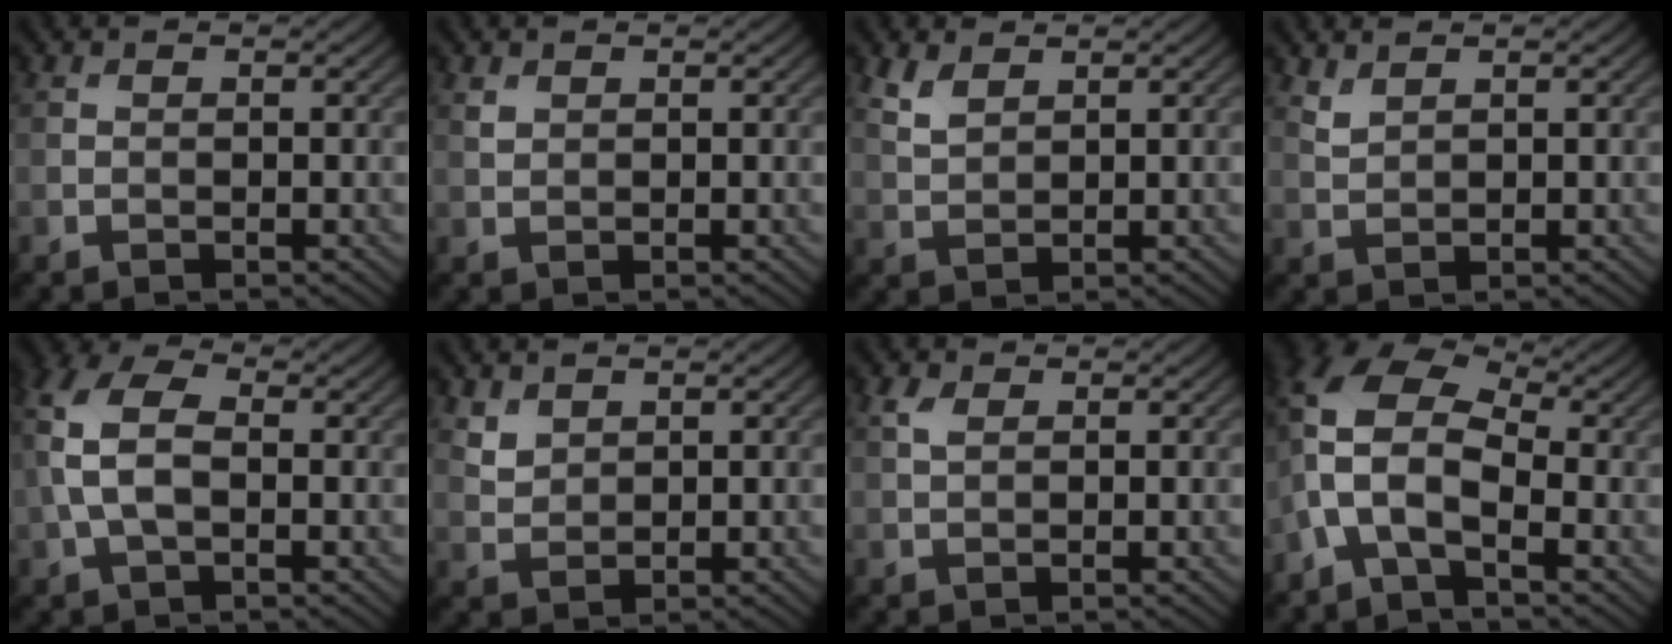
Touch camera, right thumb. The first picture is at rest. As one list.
[{"total": 0.9, "force": [0.7, 0.5, 0.3], "torque": [-0.011, -0.002, 0.016]}, {"total": 3.0, "force": [2.1, 1.4, 1.7], "torque": [-0.047, 0.000, 0.049]}, {"total": 1.7, "force": [1.4, 0.5, 0.7], "torque": [-0.027, -0.001, 0.036]}, {"total": 6.9, "force": [0.2, 3.9, 5.7], "torque": [-0.146, 0.014, -0.008]}, {"total": 2.4, "force": [1.7, 1.5, 0.9], "torque": [-0.026, -0.005, 0.041]}, {"total": 1.6, "force": [0.8, 0.8, 1.1], "torque": [-0.030, 0.004, 0.016]}, {"total": 9.3, "force": [-1.3, 4.9, 7.8], "torque": [-0.185, 0.011, -0.046]}]